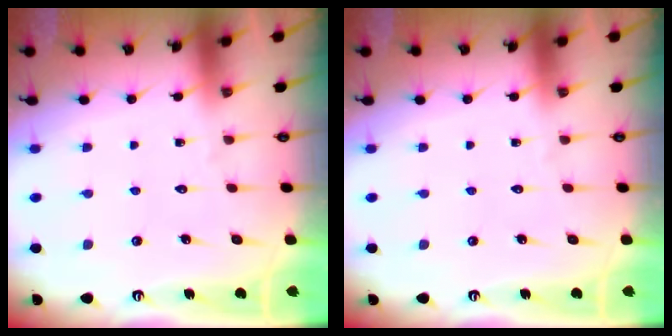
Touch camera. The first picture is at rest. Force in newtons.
{"total": 0.0}